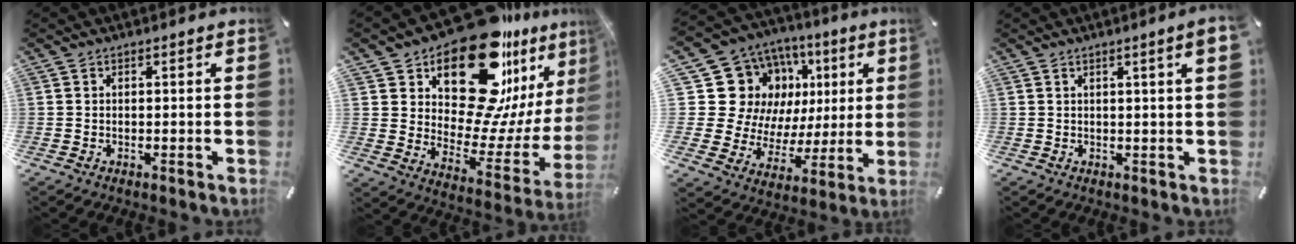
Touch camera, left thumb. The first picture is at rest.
{"total": 26.1, "force": [17.8, 12.3, 14.5], "torque": [-0.205, -0.141, 0.302]}
{"total": 18.8, "force": [7.1, 15.9, 7.1], "torque": [-0.112, -0.059, 0.166]}
{"total": 3.7, "force": [1.3, 0.2, 3.5], "torque": [-0.065, -0.001, 0.022]}